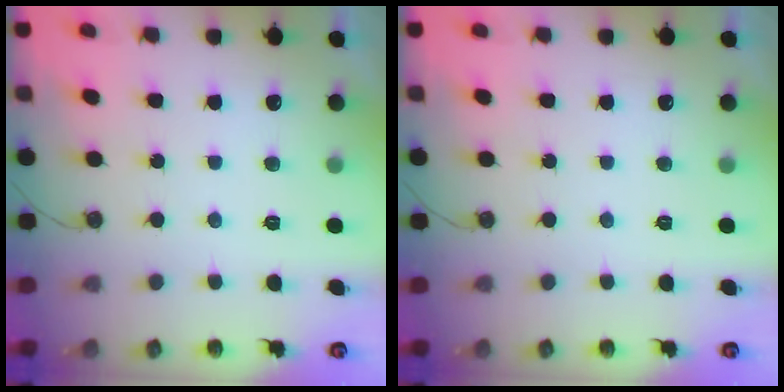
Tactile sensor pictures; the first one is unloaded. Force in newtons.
{"total": 0.0}